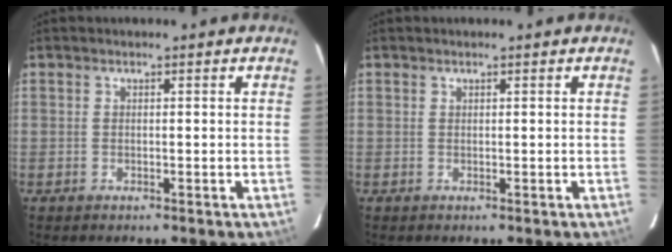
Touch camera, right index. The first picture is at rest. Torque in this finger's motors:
{"motor_torque": [0.29, 0.06, 0.12, 0.01]}